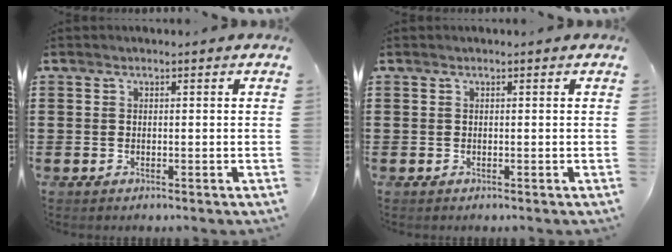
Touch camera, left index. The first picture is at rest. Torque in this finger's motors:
{"motor_torque": [-0.02, 0.04, 0.00, 0.00]}